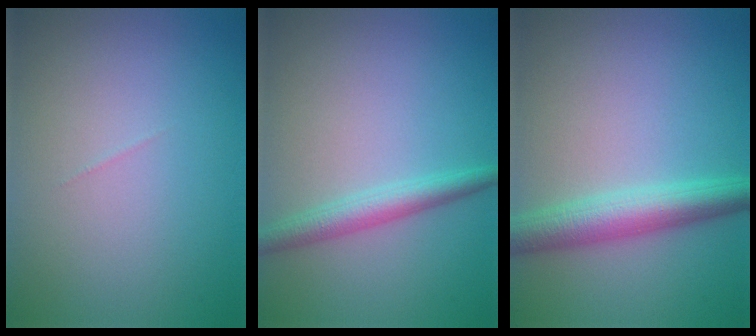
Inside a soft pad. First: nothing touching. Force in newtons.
{"total": 2.7, "press": 2.7, "slide": 0.1}
{"total": 4.4, "press": 4.4, "slide": 0.0}